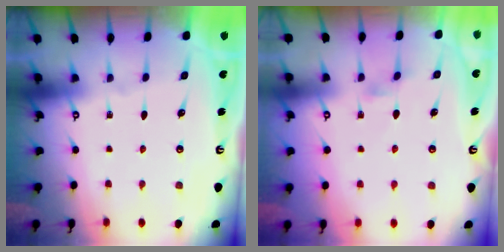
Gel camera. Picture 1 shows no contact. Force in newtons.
{"total": 0.9, "press": 0.8, "slide": 0.3}